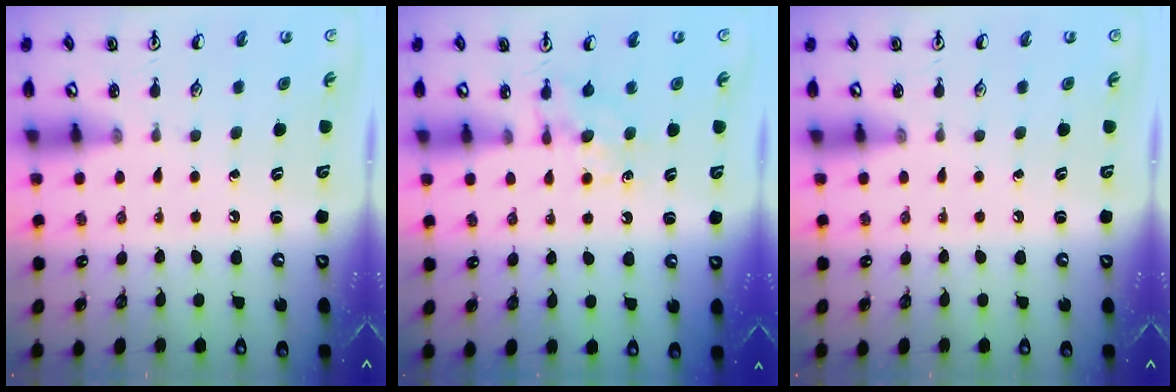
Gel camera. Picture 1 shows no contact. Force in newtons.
{"total": 5.6, "press": 5.6, "slide": 0.8}
{"total": 0.0}